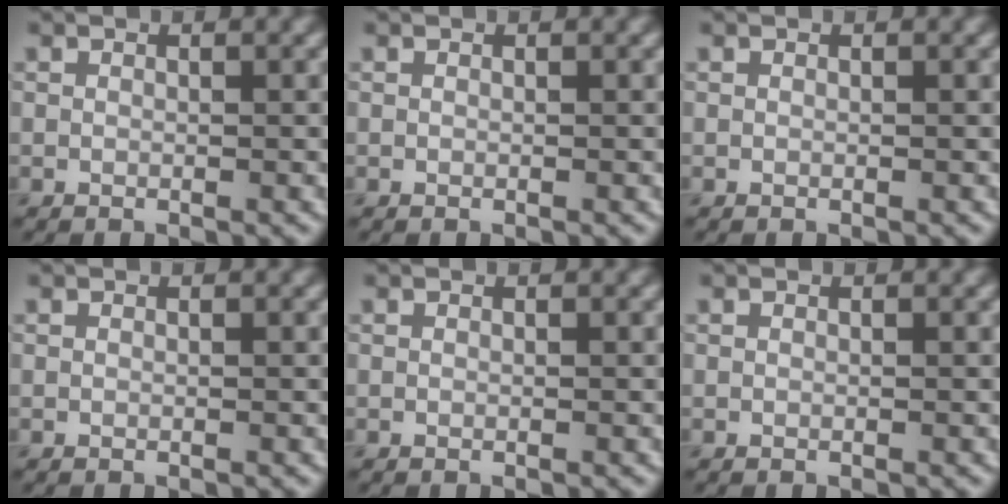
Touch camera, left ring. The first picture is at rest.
{"total": 0.0}
{"total": 0.0}
{"total": 0.0}
{"total": 0.0}
{"total": 0.0}